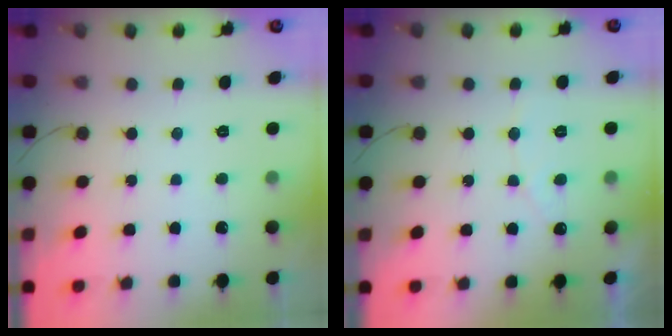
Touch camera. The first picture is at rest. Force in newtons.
{"total": 3.8, "press": 3.8, "slide": 0.1}